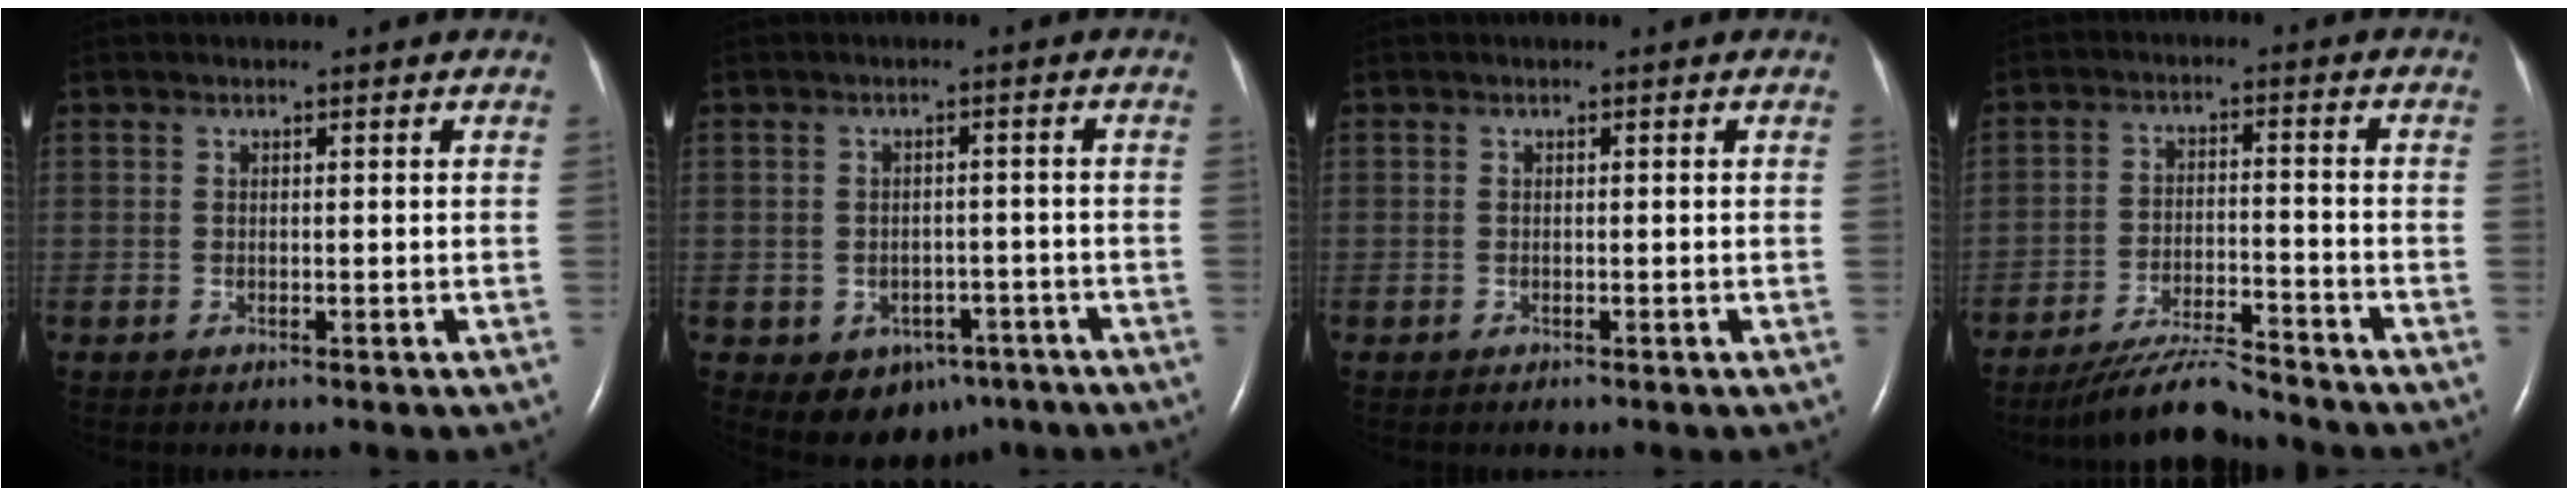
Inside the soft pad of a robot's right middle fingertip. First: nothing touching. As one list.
[{"total": 6.4, "force": [-3.5, 4.7, 2.7], "torque": [-0.037, 0.012, -0.036]}, {"total": 0.0}, {"total": 8.0, "force": [-7.5, 0.3, 2.8], "torque": [-0.051, -0.014, -0.131]}]